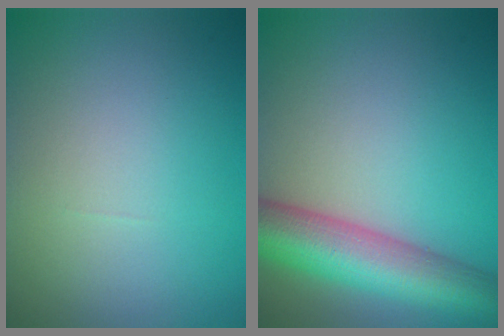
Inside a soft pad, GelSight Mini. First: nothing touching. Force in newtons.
{"total": 8.7, "press": 8.7, "slide": 0.2}